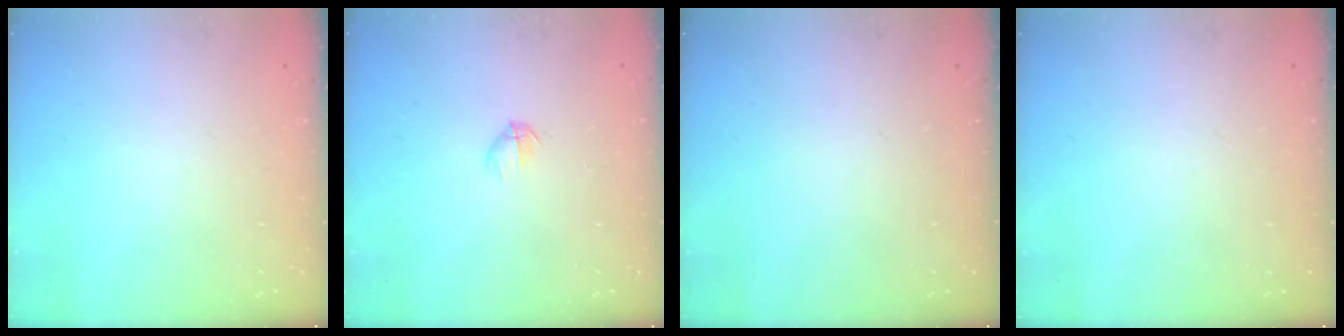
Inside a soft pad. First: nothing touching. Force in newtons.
{"total": 3.0, "press": 2.9, "slide": 0.9}
{"total": 0.0}
{"total": 0.0}